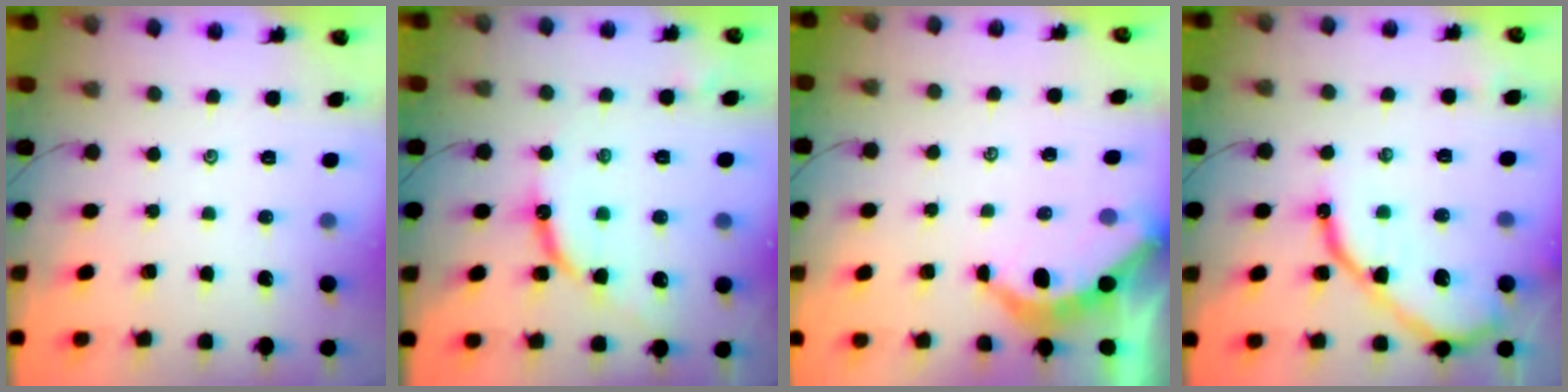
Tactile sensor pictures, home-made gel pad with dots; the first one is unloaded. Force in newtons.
{"total": 9.4, "press": 9.4, "slide": 0.8}
{"total": 3.7, "press": 3.6, "slide": 0.5}
{"total": 10.9, "press": 10.9, "slide": 0.9}